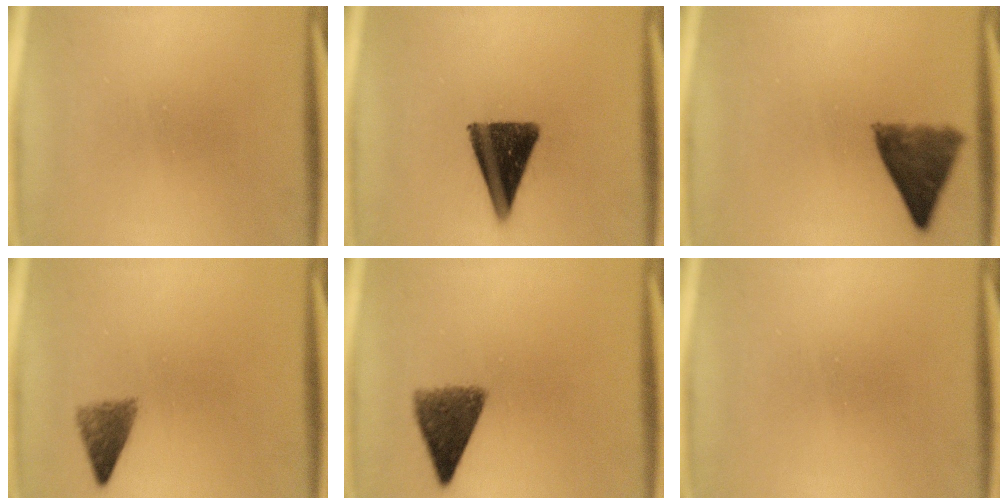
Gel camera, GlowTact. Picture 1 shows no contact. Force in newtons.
{"total": 13.3}
{"total": 8.1}
{"total": 3.3}
{"total": 7.0}
{"total": 0.0}